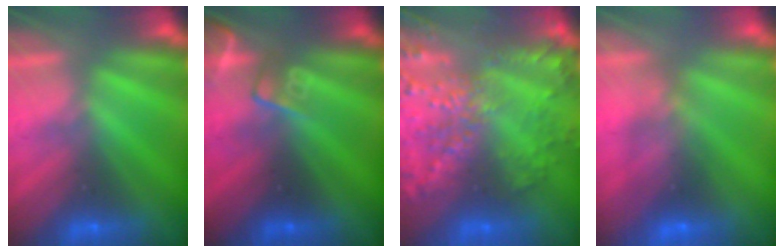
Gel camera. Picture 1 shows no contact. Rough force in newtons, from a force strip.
{"total": 2.5}
{"total": 9.0}
{"total": 10.2}